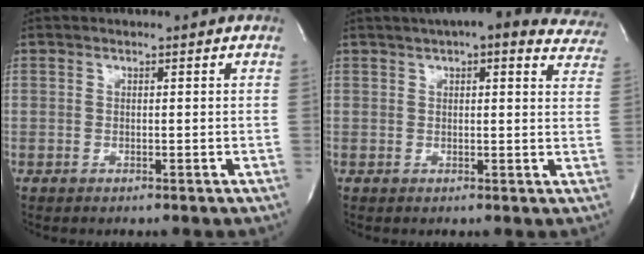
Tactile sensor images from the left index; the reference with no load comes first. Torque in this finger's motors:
{"motor_torque": [0.30, -0.30, 0.01, -0.09]}